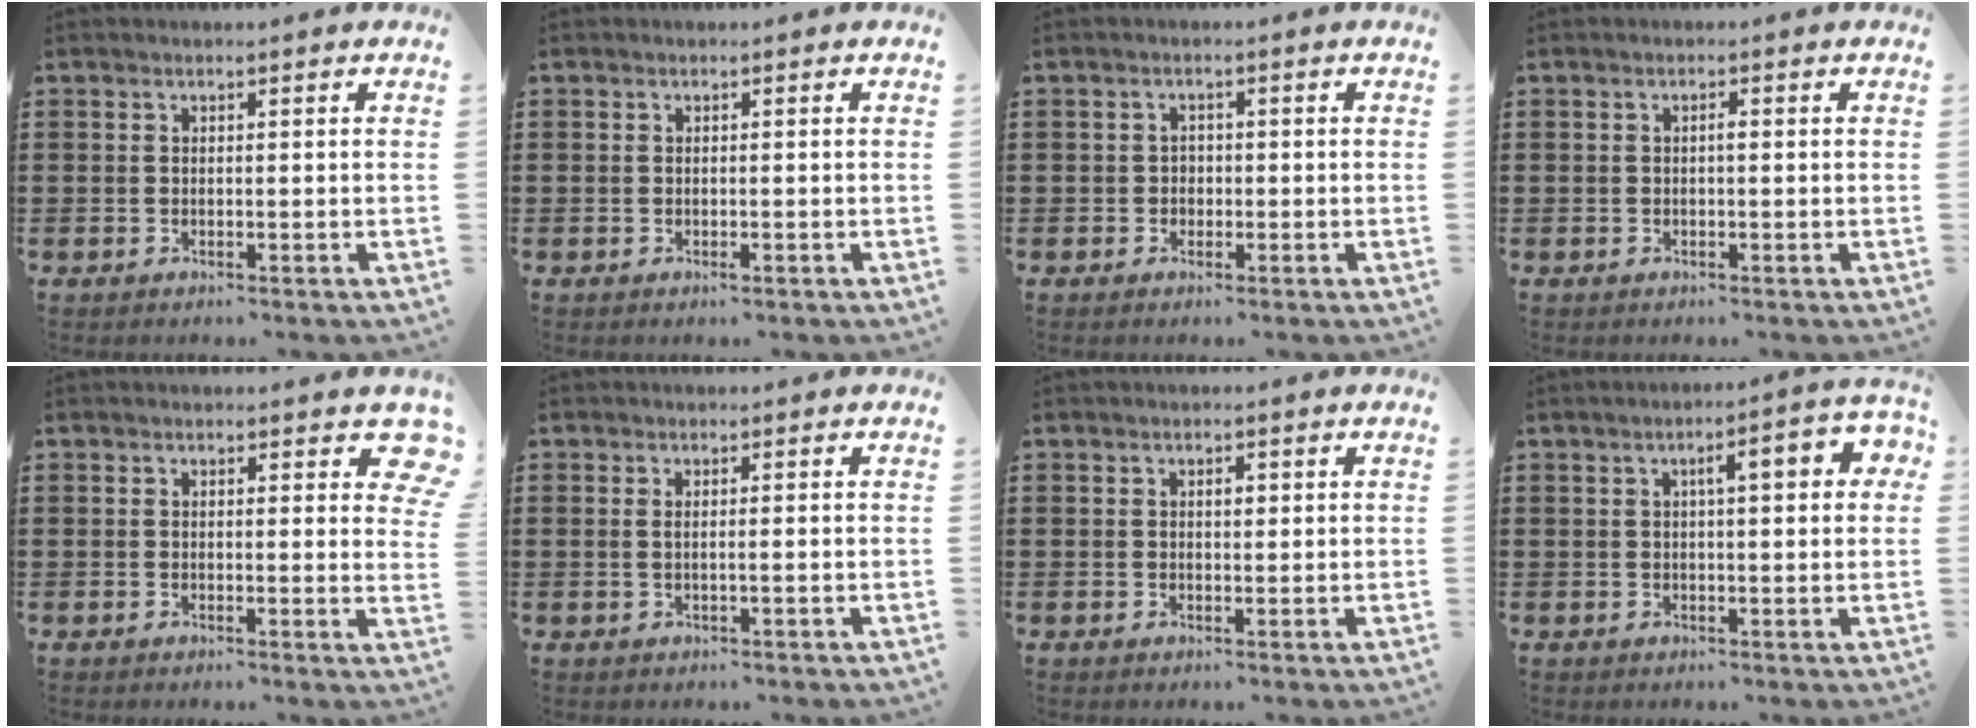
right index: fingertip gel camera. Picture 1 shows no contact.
{"total": 0.7, "force": [-0.2, 0.1, 0.7], "torque": [-0.014, -0.006, -0.002]}
{"total": 1.4, "force": [-0.4, 1.2, 0.5], "torque": [-0.013, 0.002, -0.010]}
{"total": 0.9, "force": [-0.1, 0.2, 0.8], "torque": [-0.016, -0.003, 0.000]}
{"total": 2.5, "force": [1.6, 1.1, 1.6], "torque": [-0.005, -0.004, 0.022]}
{"total": 1.1, "force": [-0.1, 0.0, 1.1], "torque": [-0.020, -0.004, -0.001]}
{"total": 1.3, "force": [0.4, 0.6, 1.0], "torque": [-0.013, 0.002, 0.004]}
{"total": 5.2, "force": [1.2, 1.3, 4.9], "torque": [-0.071, 0.001, 0.011]}